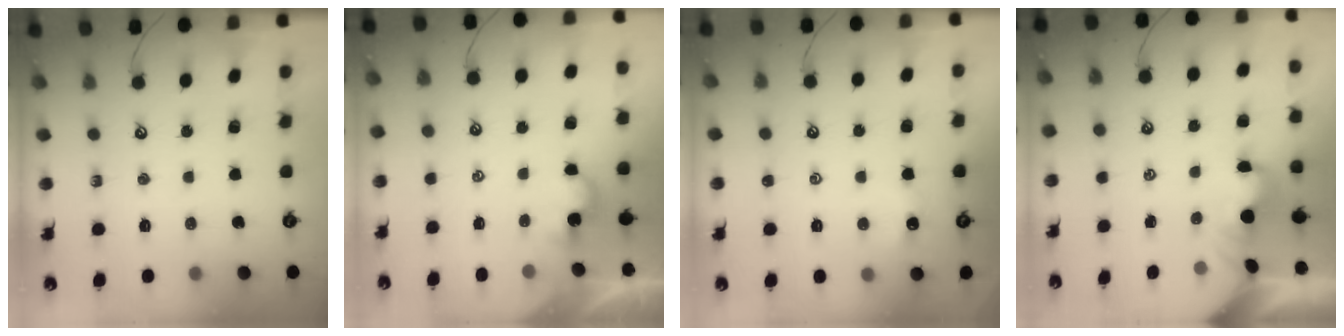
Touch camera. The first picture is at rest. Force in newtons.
{"total": 2.9, "press": 2.9, "slide": 0.2}
{"total": 0.6, "press": 0.5, "slide": 0.4}
{"total": 1.2, "press": 1.1, "slide": 0.2}